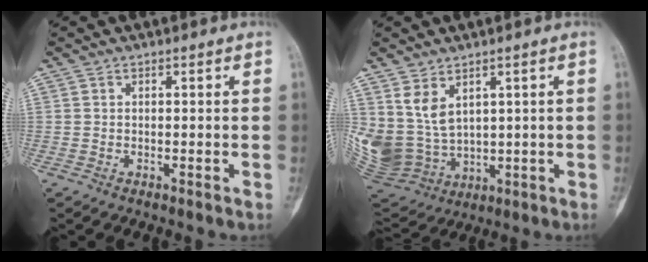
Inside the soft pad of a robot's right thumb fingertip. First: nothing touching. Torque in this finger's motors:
{"motor_torque": [-1.07, 1.40, 1.28, 0.41, 0.02]}